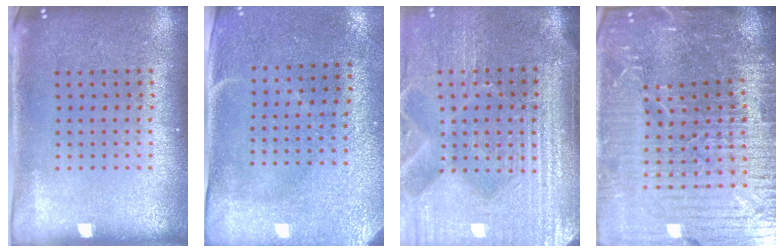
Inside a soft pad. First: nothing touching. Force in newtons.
{"total": 2.9, "press": 2.4, "slide": 1.6}
{"total": 4.6, "press": 4.1, "slide": 2.2}
{"total": 6.9, "press": 6.0, "slide": 3.5}